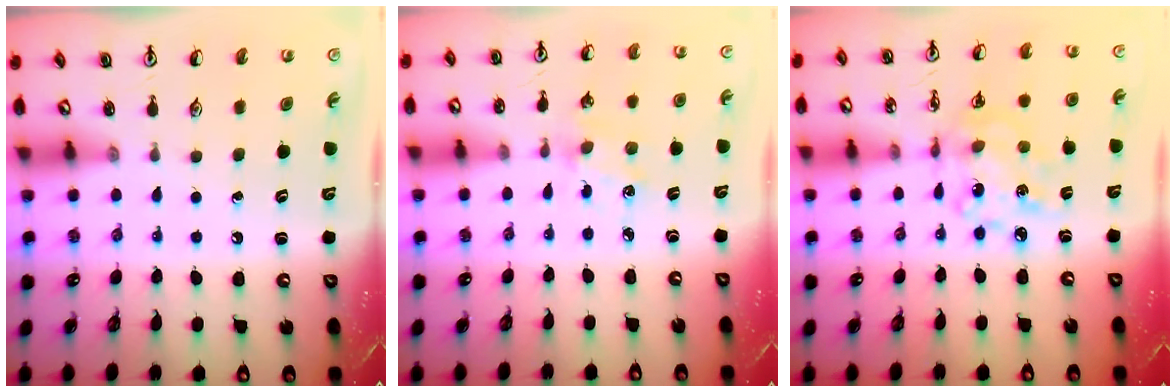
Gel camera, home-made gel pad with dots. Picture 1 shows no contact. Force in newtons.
{"total": 2.6, "press": 2.5, "slide": 0.5}
{"total": 9.8, "press": 9.7, "slide": 0.9}